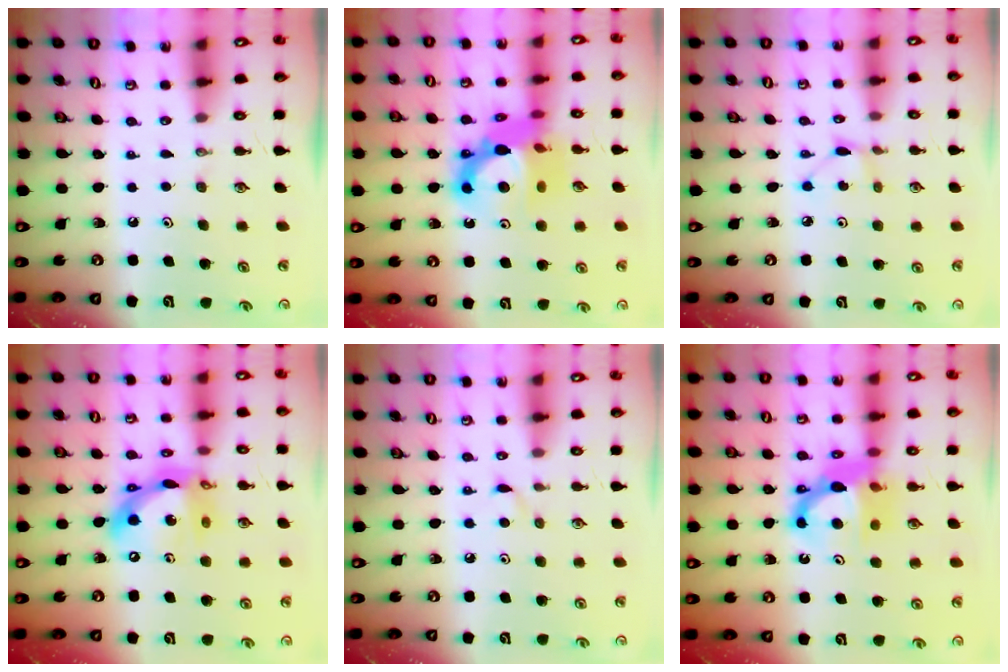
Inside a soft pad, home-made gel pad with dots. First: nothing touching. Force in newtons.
{"total": 14.1, "press": 14.1, "slide": 1.3}
{"total": 3.0, "press": 2.9, "slide": 0.4}
{"total": 13.6, "press": 13.5, "slide": 1.7}
{"total": 3.8, "press": 3.8, "slide": 0.5}
{"total": 10.6, "press": 10.3, "slide": 2.1}